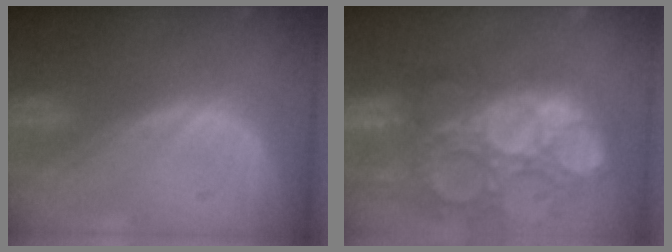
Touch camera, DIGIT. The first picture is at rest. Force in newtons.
{"total": 14.9, "press": 12.8, "slide": 7.7}